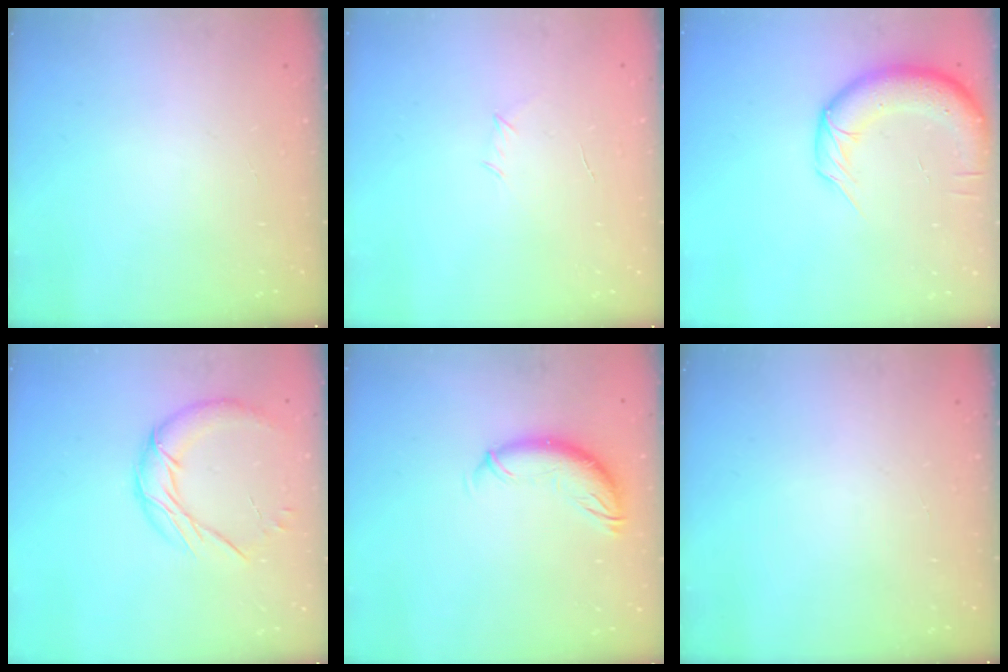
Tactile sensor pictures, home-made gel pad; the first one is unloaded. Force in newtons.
{"total": 3.5, "press": 3.4, "slide": 0.9}
{"total": 11.4, "press": 11.0, "slide": 3.1}
{"total": 11.8, "press": 11.7, "slide": 0.8}
{"total": 11.0, "press": 10.9, "slide": 1.6}
{"total": 0.0}